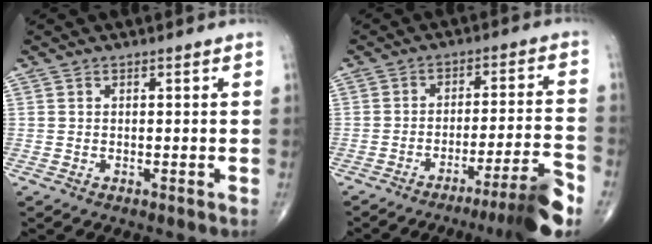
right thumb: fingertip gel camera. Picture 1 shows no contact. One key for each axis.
{"total": 11.6, "fx": -7.7, "fy": 0.5, "fz": 8.7, "tx": -0.130, "ty": 0.047, "tz": -0.113}